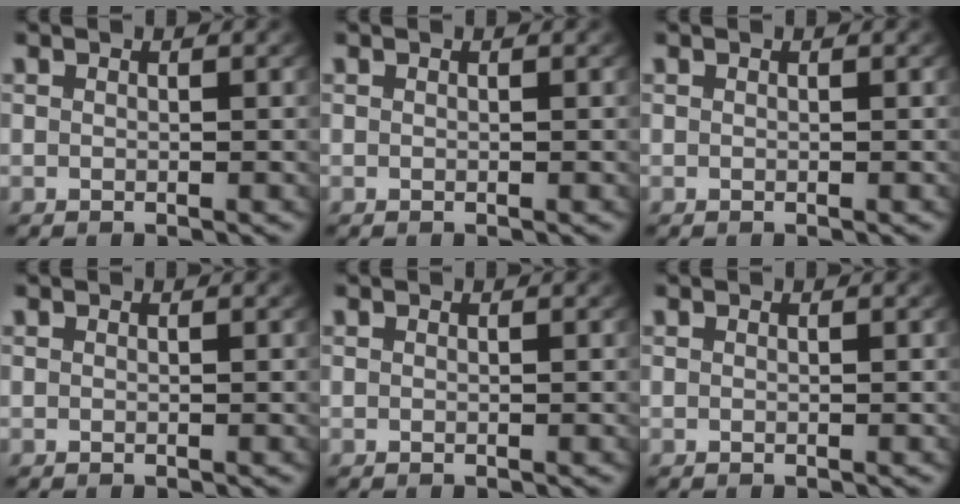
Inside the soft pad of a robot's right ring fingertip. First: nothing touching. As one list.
[{"total": 0.0}, {"total": 0.0}, {"total": 0.0}, {"total": 0.0}, {"total": 0.0}]